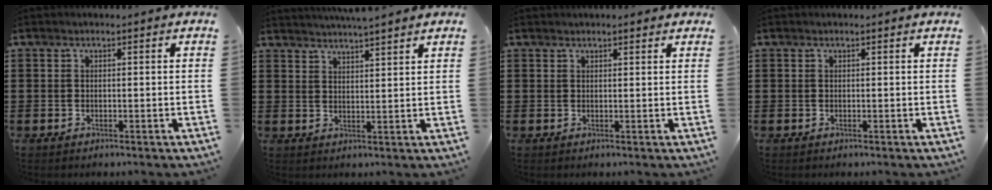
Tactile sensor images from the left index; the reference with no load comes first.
{"total": 3.2, "force": [3.1, -0.3, 0.7], "torque": [-0.023, -0.011, 0.055]}
{"total": 1.5, "force": [1.4, 0.1, 0.5], "torque": [-0.011, 0.002, 0.027]}
{"total": 0.0}